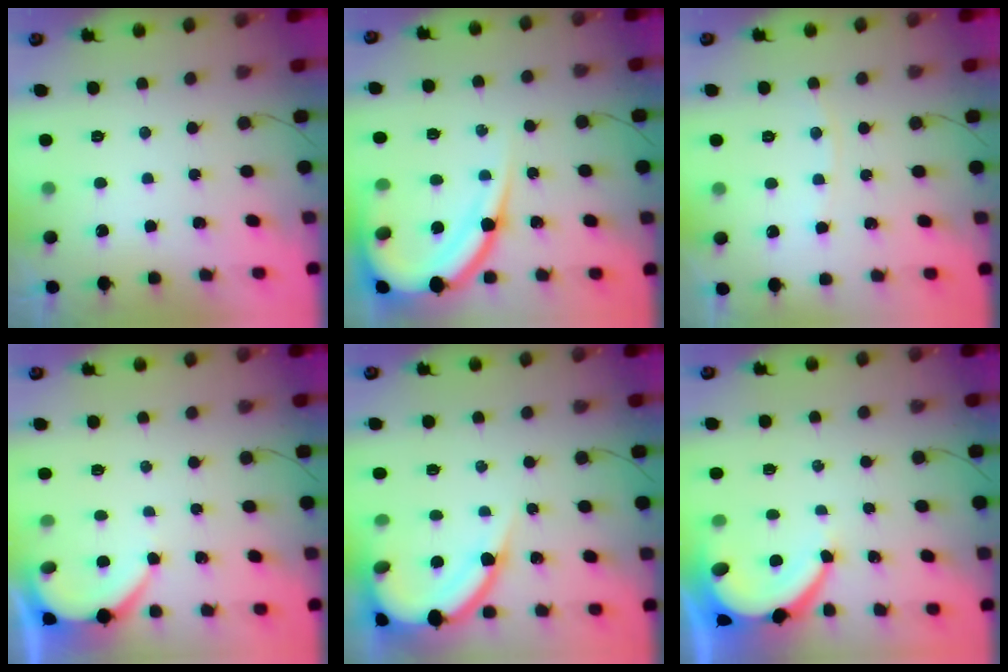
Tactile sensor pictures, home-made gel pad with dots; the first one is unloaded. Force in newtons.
{"total": 16.7, "press": 16.7, "slide": 1.7}
{"total": 5.0, "press": 5.0, "slide": 0.7}
{"total": 3.7, "press": 3.6, "slide": 0.3}
{"total": 10.3, "press": 10.2, "slide": 0.9}
{"total": 5.9, "press": 5.9, "slide": 0.8}